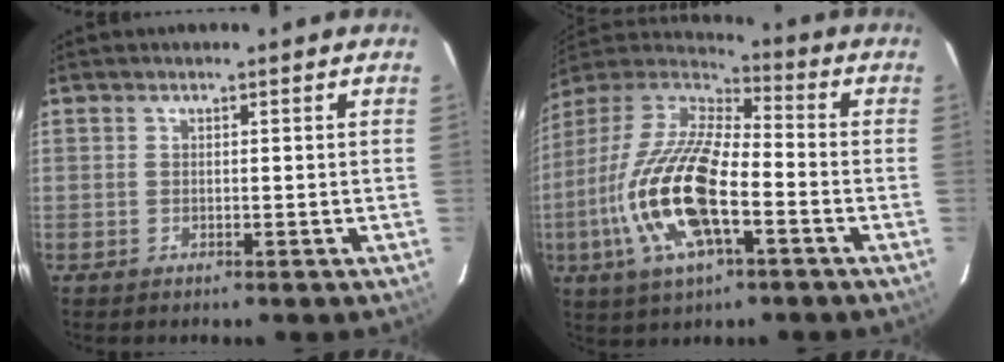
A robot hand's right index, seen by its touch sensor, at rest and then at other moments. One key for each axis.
{"total": 20.2, "fx": -6.4, "fy": 7.3, "fz": 17.6, "tx": -0.367, "ty": -0.021, "tz": -0.128}